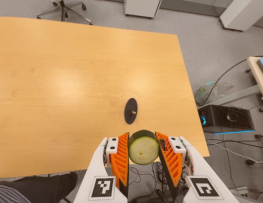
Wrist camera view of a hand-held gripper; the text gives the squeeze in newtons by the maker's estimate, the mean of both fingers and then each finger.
{"total": 10.0, "left": 9.5, "right": 10.5}